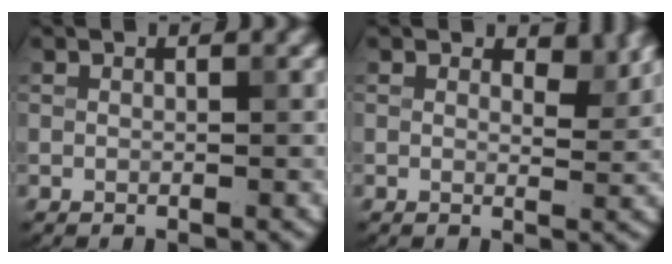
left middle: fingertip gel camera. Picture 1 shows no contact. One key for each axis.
{"total": 1.6, "fx": 1.1, "fy": 0.7, "fz": 0.8, "tx": -0.011, "ty": -0.009, "tz": 0.013}